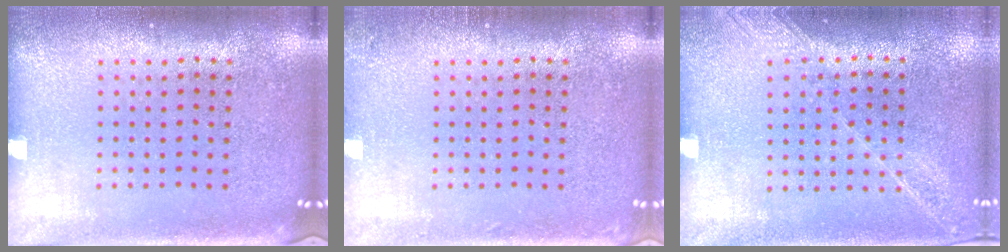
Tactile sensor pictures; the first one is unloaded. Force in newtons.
{"total": 0.9, "press": 0.9, "slide": 0.1}
{"total": 1.3, "press": 1.3, "slide": 0.4}